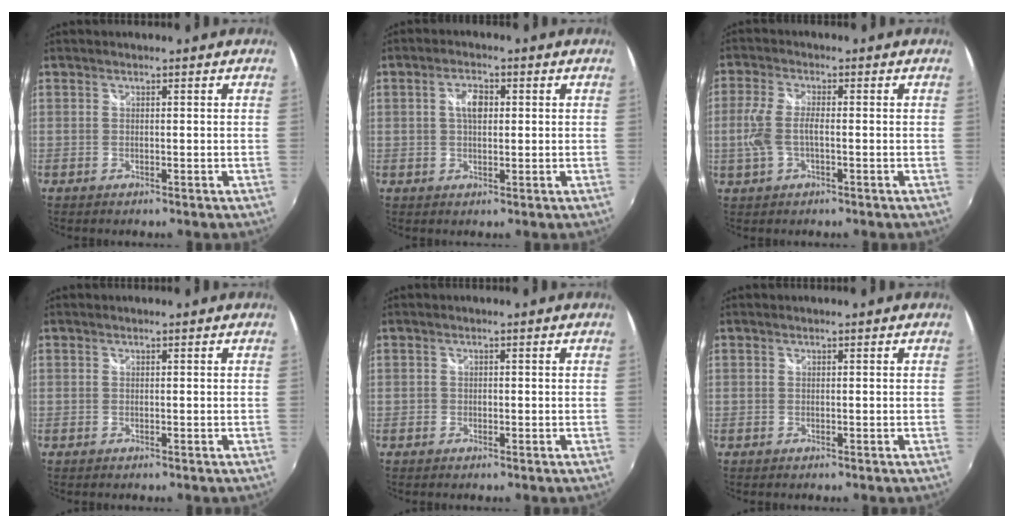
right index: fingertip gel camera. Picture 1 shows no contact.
{"total": 3.8, "force": [0.6, 2.1, 3.1], "torque": [-0.058, 0.009, 0.010]}
{"total": 6.0, "force": [-1.0, 2.4, 5.4], "torque": [-0.120, 0.000, -0.018]}
{"total": 0.0}
{"total": 0.9, "force": [-0.4, 0.7, 0.2], "torque": [-0.004, -0.003, -0.008]}
{"total": 0.0}